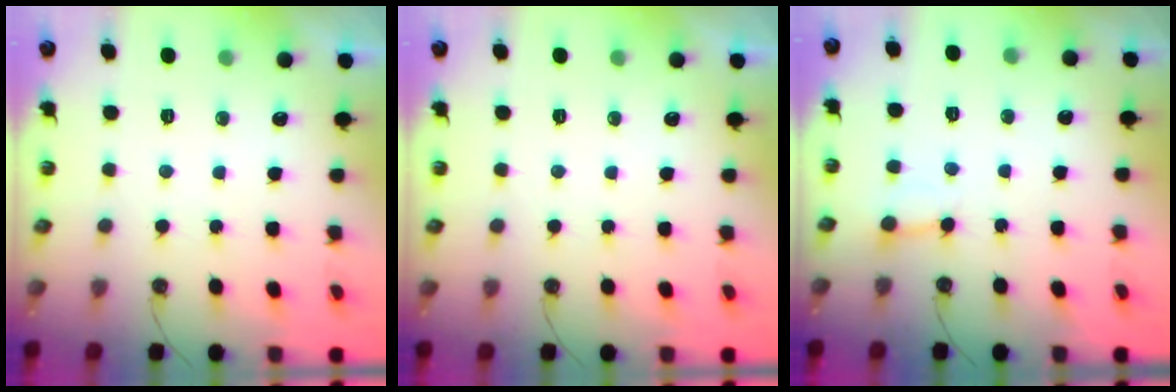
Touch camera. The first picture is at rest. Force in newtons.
{"total": 0.0}
{"total": 5.0, "press": 5.0, "slide": 0.6}